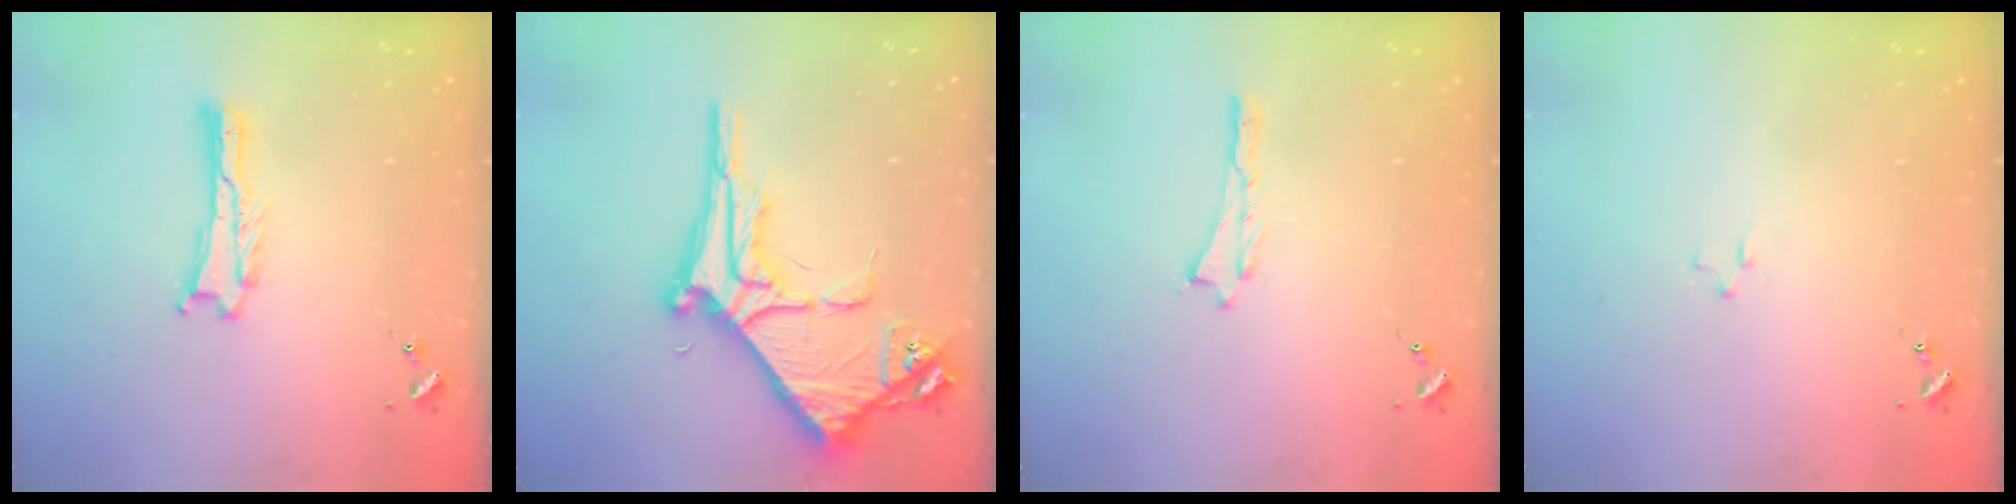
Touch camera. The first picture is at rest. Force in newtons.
{"total": 8.7, "press": 8.7, "slide": 1.0}
{"total": 0.0}
{"total": 0.7, "press": 0.7, "slide": 0.2}